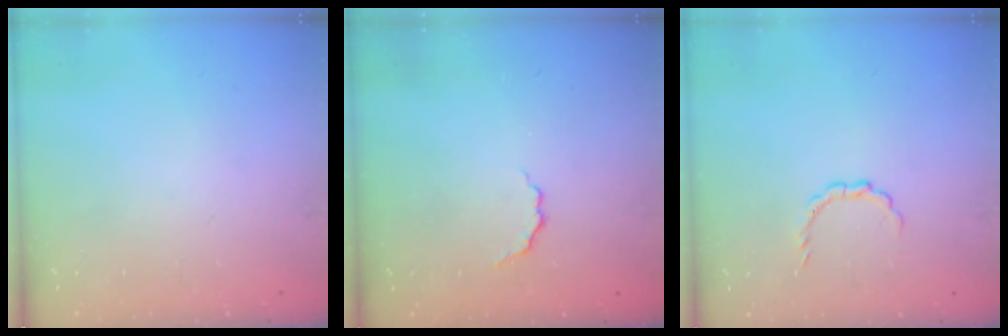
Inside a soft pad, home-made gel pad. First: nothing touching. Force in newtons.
{"total": 3.0, "press": 2.9, "slide": 0.9}
{"total": 3.1, "press": 3.0, "slide": 0.3}